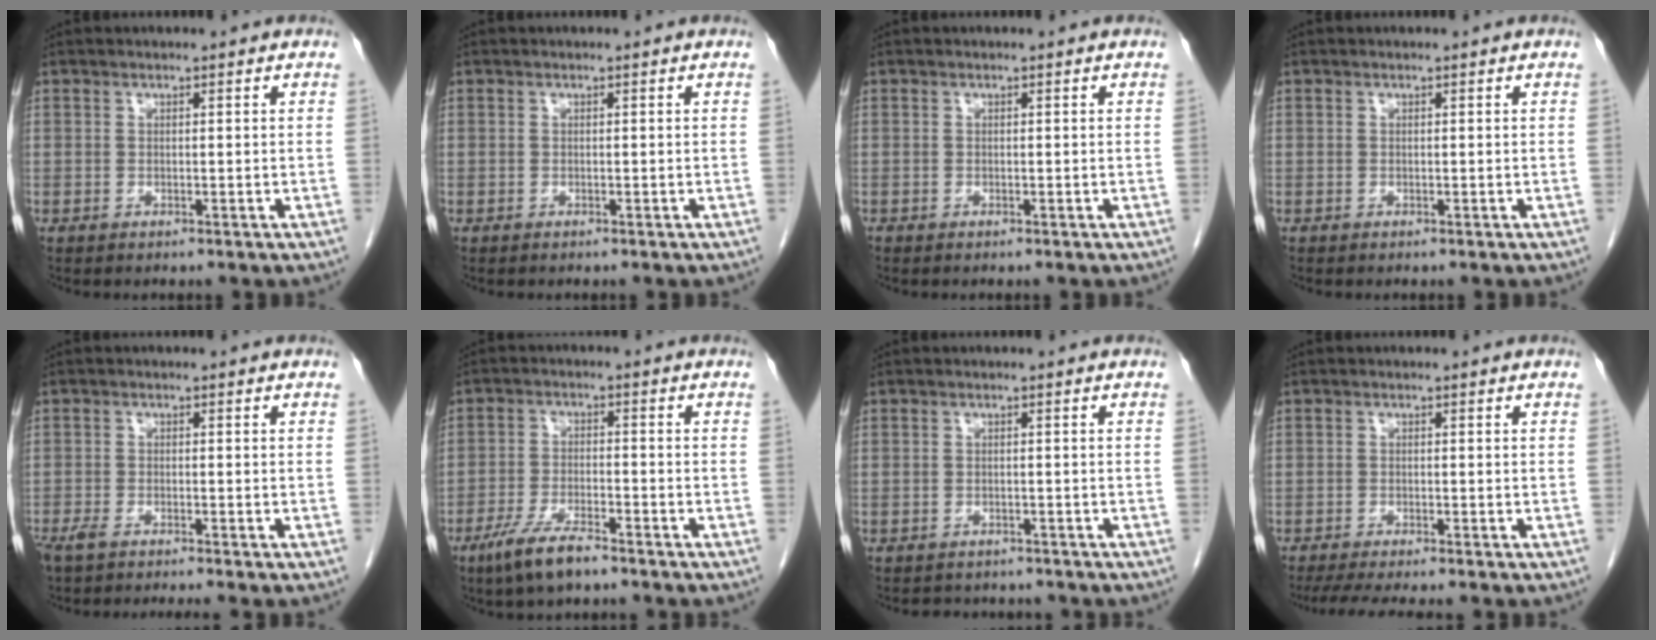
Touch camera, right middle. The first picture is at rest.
{"total": 0.0}
{"total": 0.0}
{"total": 0.0}
{"total": 5.3, "force": [-4.5, 0.2, 2.8], "torque": [-0.042, -0.011, -0.075]}
{"total": 6.7, "force": [-4.9, 1.1, 4.5], "torque": [-0.095, -0.011, -0.090]}
{"total": 4.1, "force": [-3.7, 1.7, 0.5], "torque": [-0.008, 0.001, -0.046]}
{"total": 6.6, "force": [-5.6, 0.1, 3.5], "torque": [-0.049, -0.017, -0.090]}